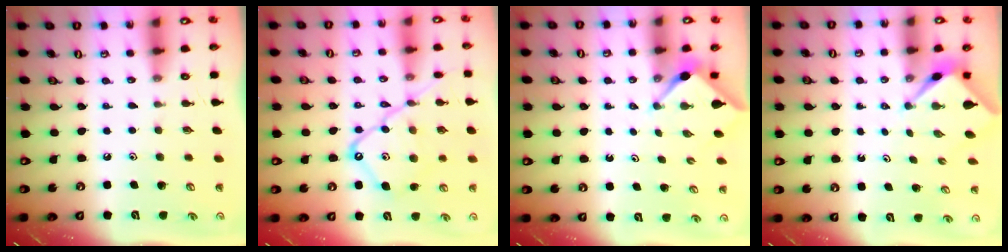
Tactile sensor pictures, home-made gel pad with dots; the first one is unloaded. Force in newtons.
{"total": 16.5, "press": 16.4, "slide": 1.6}
{"total": 3.0, "press": 3.0, "slide": 0.2}
{"total": 2.5, "press": 2.4, "slide": 0.3}